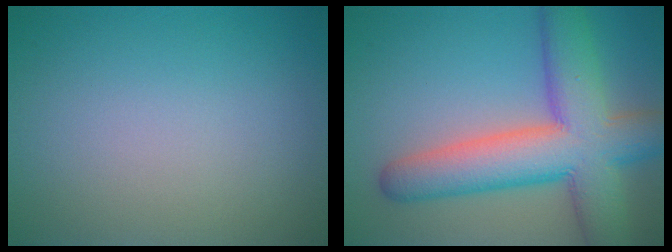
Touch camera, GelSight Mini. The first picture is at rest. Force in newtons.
{"total": 10.6, "press": 10.6, "slide": 0.5}